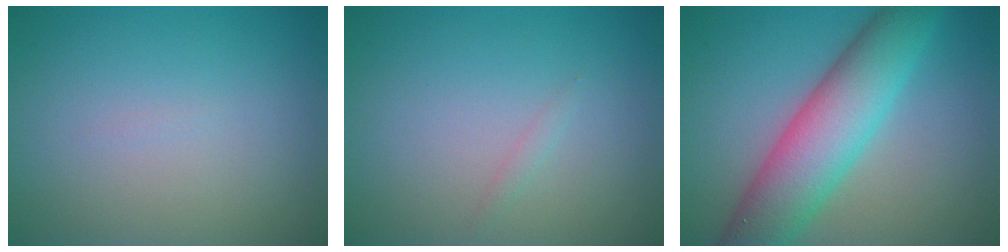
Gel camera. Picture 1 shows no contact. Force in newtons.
{"total": 0.6, "press": 0.6, "slide": 0.0}
{"total": 8.4, "press": 8.4, "slide": 0.2}